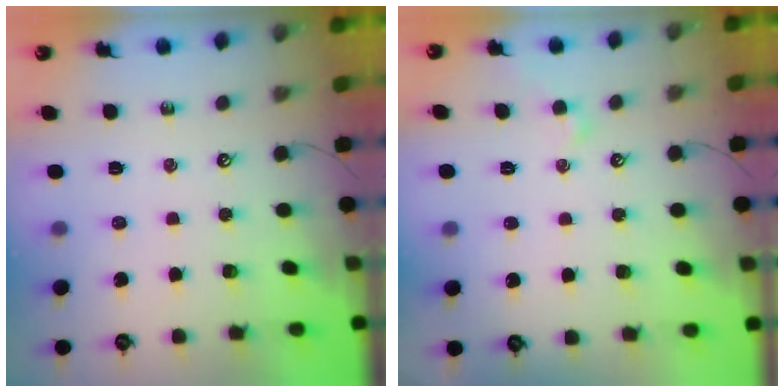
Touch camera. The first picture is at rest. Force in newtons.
{"total": 1.9, "press": 1.8, "slide": 0.4}